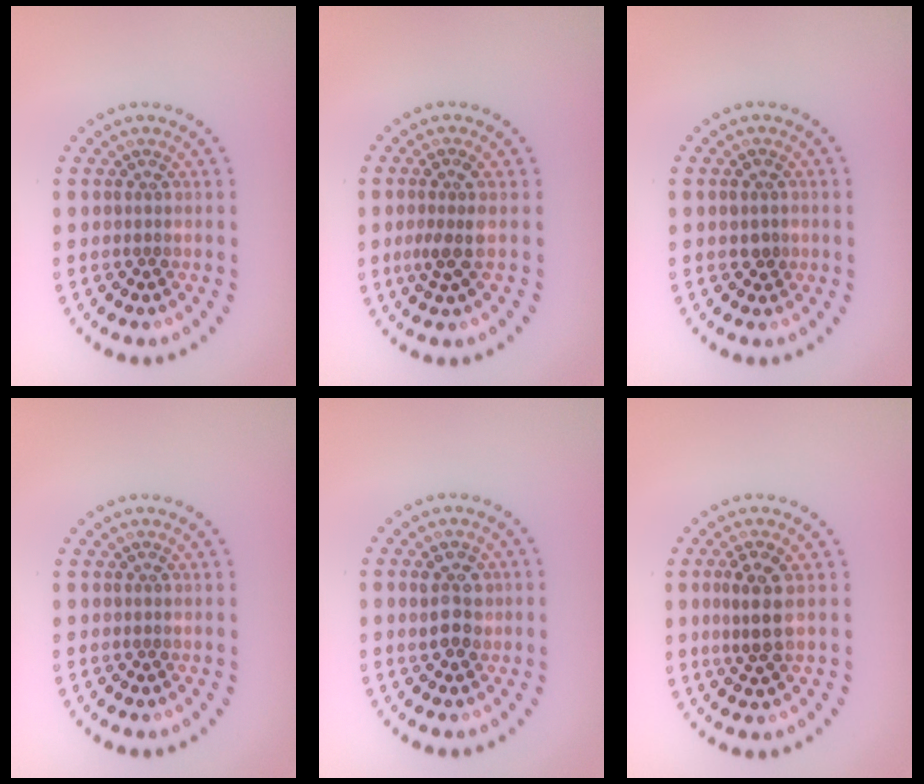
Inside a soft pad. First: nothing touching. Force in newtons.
{"total": 2.2, "press": 1.7, "slide": 1.3}
{"total": 1.1, "press": 1.1, "slide": 0.1}
{"total": 0.0}
{"total": 2.8, "press": 2.8, "slide": 0.3}
{"total": 2.9, "press": 2.7, "slide": 1.1}